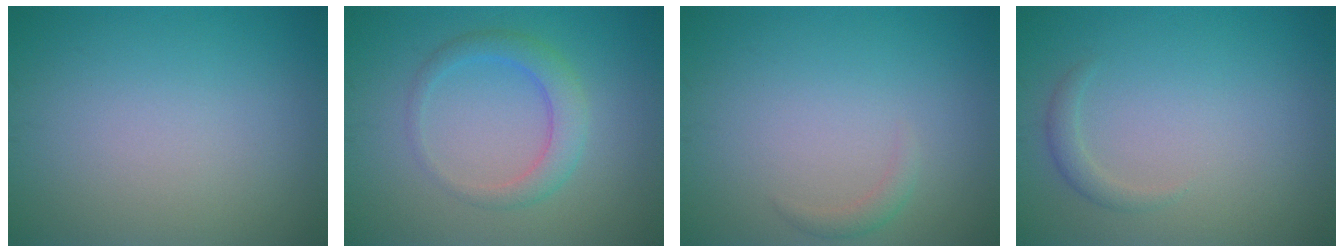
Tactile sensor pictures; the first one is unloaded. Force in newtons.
{"total": 3.0, "press": 3.0, "slide": 0.1}
{"total": 1.0, "press": 1.0, "slide": 0.0}
{"total": 1.2, "press": 1.2, "slide": 0.1}